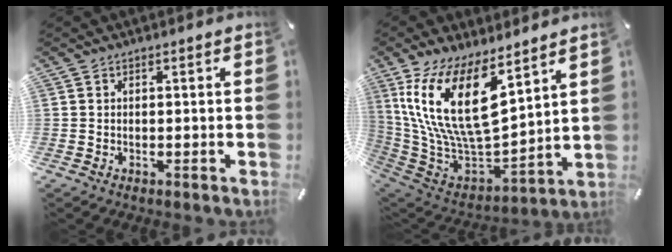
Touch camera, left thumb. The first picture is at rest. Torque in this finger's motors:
{"motor_torque": [2.66, 2.35, 1.62, -1.15, 1.05]}